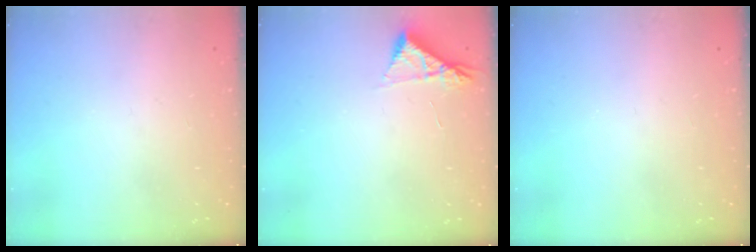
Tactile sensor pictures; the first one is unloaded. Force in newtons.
{"total": 5.0, "press": 5.0, "slide": 0.8}
{"total": 0.0}